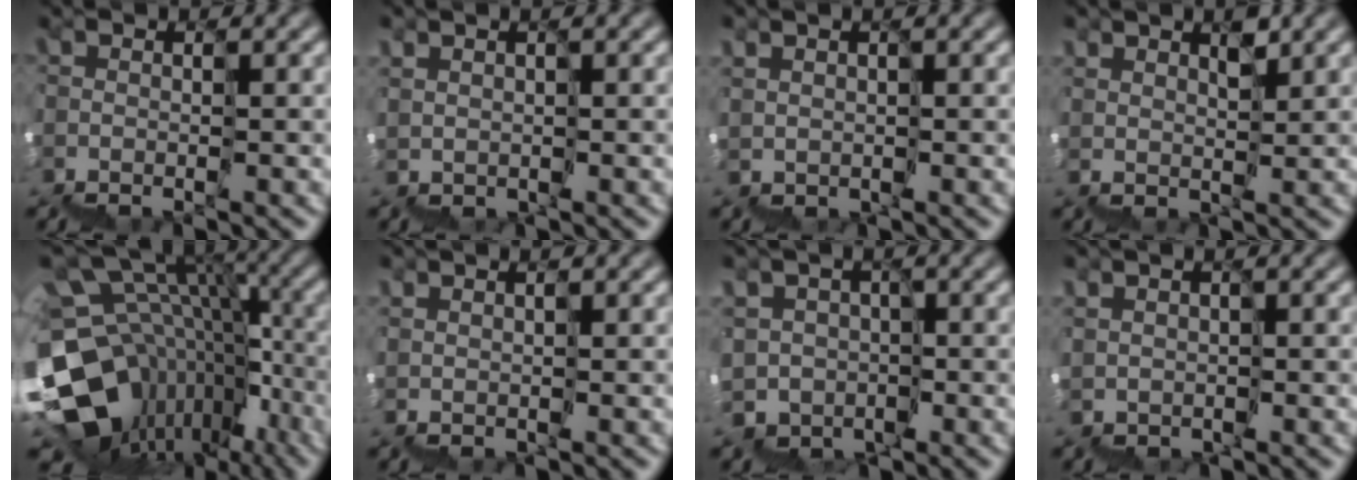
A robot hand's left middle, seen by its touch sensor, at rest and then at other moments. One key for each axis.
{"total": 1.6, "fx": 0.5, "fy": 1.1, "fz": 1.0, "tx": -0.009, "ty": -0.003, "tz": 0.012}
{"total": 1.6, "fx": 0.3, "fy": 1.3, "fz": 0.9, "tx": -0.008, "ty": -0.004, "tz": 0.008}
{"total": 4.8, "fx": 2.3, "fy": 2.6, "fz": 3.3, "tx": -0.048, "ty": 0.007, "tz": 0.046}
{"total": 13.7, "fx": -2.9, "fy": 10.8, "fz": 7.9, "tx": -0.154, "ty": 0.018, "tz": -0.012}
{"total": 1.5, "fx": 0.4, "fy": 0.7, "fz": 1.3, "tx": -0.015, "ty": -0.005, "tz": 0.014}
{"total": 3.1, "fx": 0.2, "fy": 3.0, "fz": -0.4, "tx": 0.027, "ty": 0.024, "tz": -0.004}
{"total": 1.8, "fx": 0.2, "fy": 1.6, "fz": 0.9, "tx": -0.007, "ty": -0.003, "tz": 0.007}